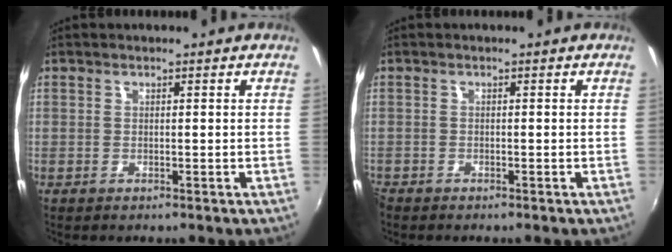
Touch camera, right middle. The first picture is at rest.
{"total": 1.2, "force": [-1.1, 0.3, 0.3], "torque": [-0.008, -0.007, -0.022]}